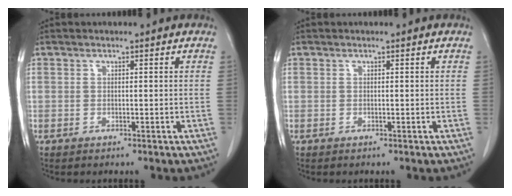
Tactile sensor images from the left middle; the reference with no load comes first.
{"total": 0.0}